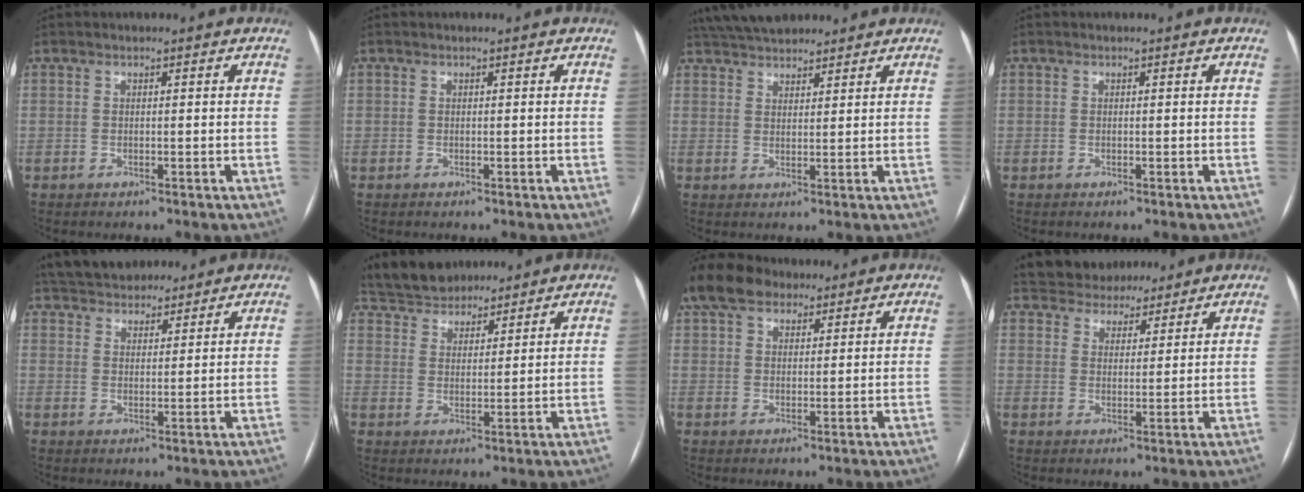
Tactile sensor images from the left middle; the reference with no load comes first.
{"total": 0.0}
{"total": 9.0, "force": [8.0, 2.7, 3.1], "torque": [-0.052, 0.035, 0.133]}
{"total": 0.0}
{"total": 10.4, "force": [9.2, 3.9, 2.9], "torque": [-0.046, 0.030, 0.147]}
{"total": 8.6, "force": [7.9, 3.0, 1.8], "torque": [-0.034, 0.029, 0.141]}
{"total": 11.1, "force": [8.3, 5.5, 4.8], "torque": [-0.104, 0.050, 0.152]}
{"total": 8.2, "force": [7.5, 3.2, 0.8], "torque": [-0.008, 0.019, 0.111]}